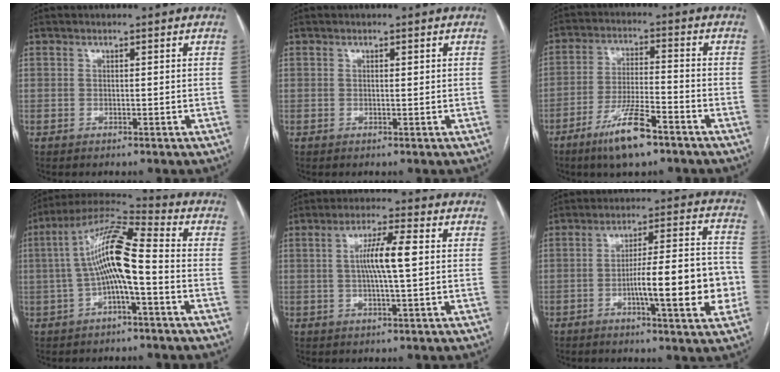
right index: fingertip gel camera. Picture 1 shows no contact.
{"total": 0.5, "force": [0.2, 0.2, 0.5], "torque": [-0.011, 0.000, 0.002]}
{"total": 9.8, "force": [-6.3, 1.5, 7.3], "torque": [-0.141, -0.015, -0.113]}
{"total": 12.5, "force": [-0.8, 2.2, 12.3], "torque": [-0.239, 0.033, -0.018]}
{"total": 6.8, "force": [0.7, 0.1, 6.7], "torque": [-0.124, 0.004, 0.009]}
{"total": 14.8, "force": [-3.5, 2.0, 14.2], "torque": [-0.209, 0.016, -0.051]}